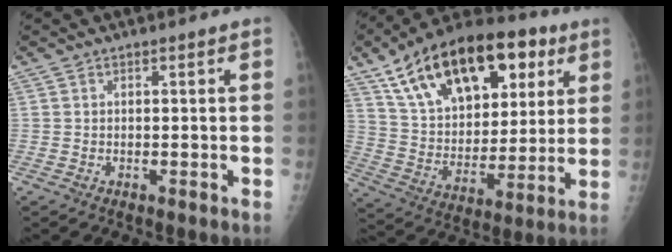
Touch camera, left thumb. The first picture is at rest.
{"total": 26.8, "force": [13.0, 14.8, 18.1], "torque": [-0.264, -0.004, 0.218]}